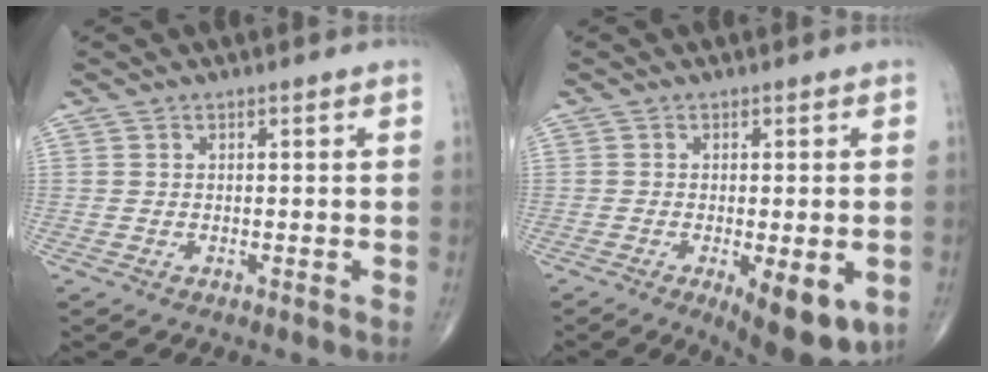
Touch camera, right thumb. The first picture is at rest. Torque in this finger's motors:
{"motor_torque": [1.32, 1.29, 0.05, -0.24, 0.27]}